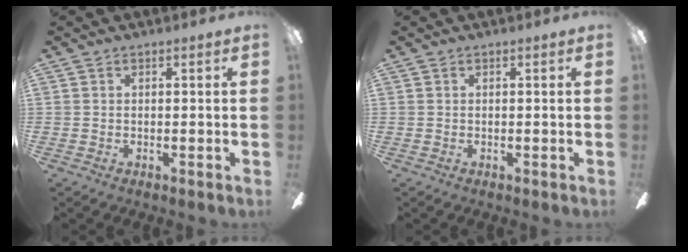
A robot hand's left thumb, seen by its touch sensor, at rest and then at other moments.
{"total": 0.0}